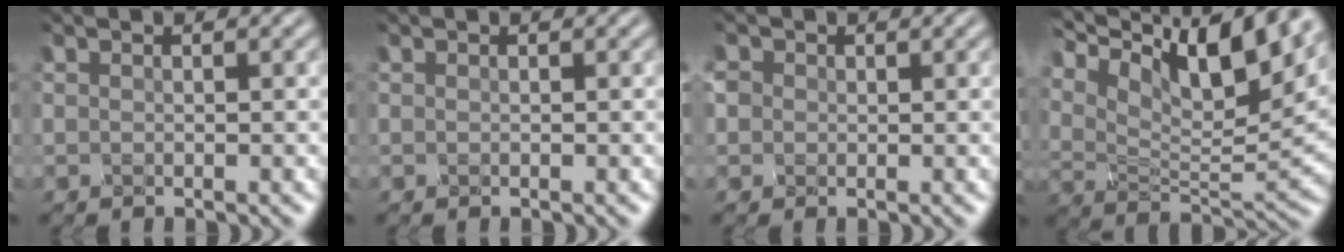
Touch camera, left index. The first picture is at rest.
{"total": 0.0}
{"total": 1.2, "force": [-0.7, 0.4, -0.9], "torque": [-0.012, -0.007, 0.011]}
{"total": 12.9, "force": [6.4, 5.3, 9.9], "torque": [-0.200, 0.028, 0.122]}